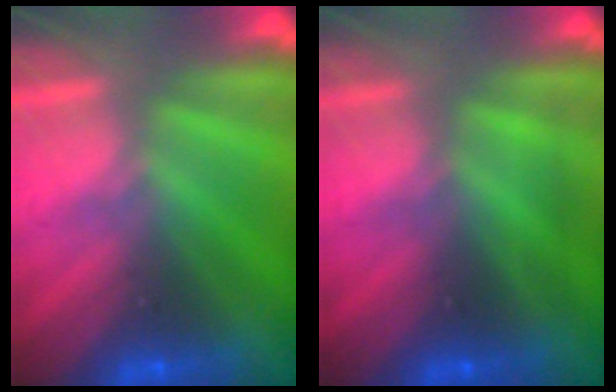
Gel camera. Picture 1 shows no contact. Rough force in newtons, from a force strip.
{"total": 1.8}